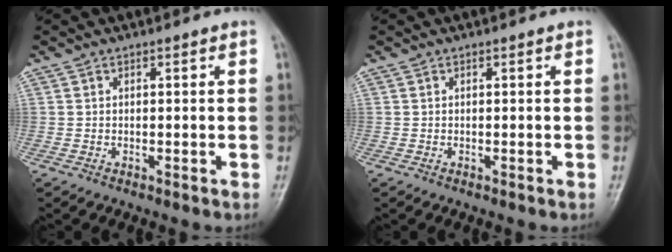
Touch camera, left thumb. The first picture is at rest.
{"total": 0.0}